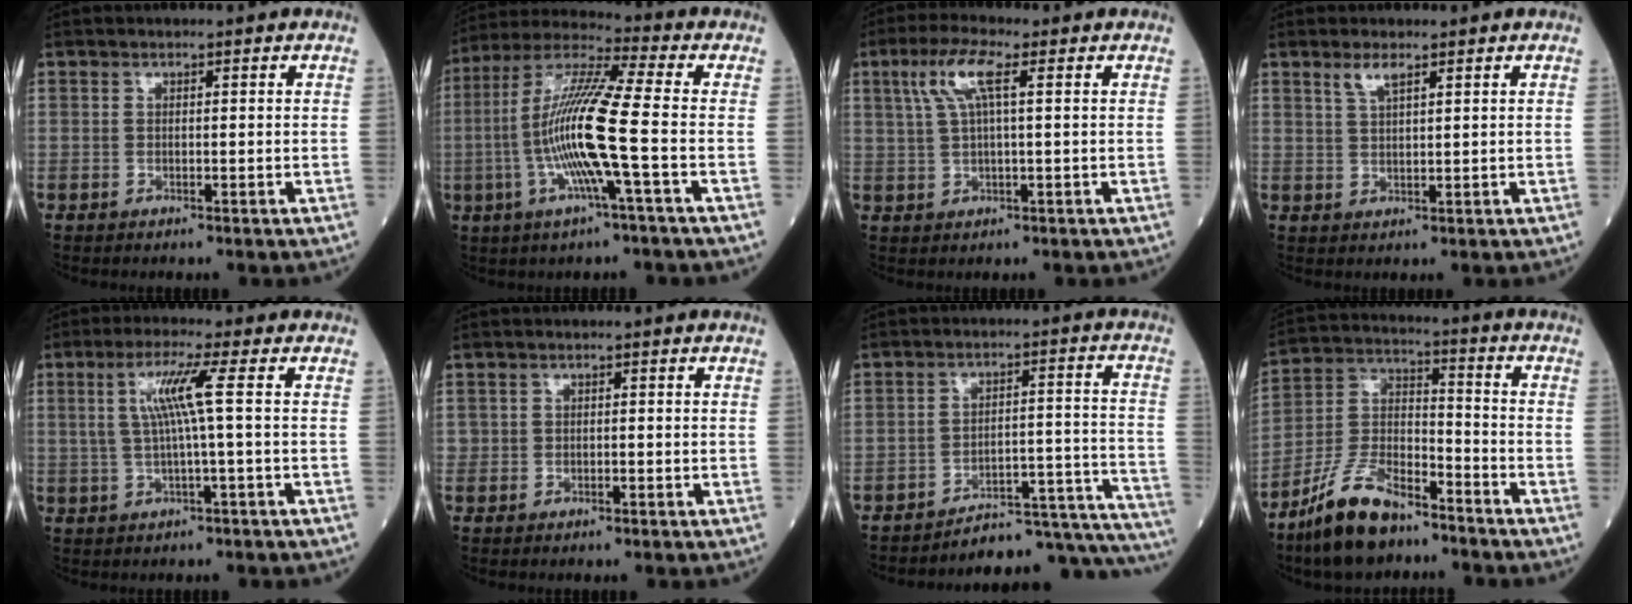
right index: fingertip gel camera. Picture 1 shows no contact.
{"total": 14.0, "force": [-2.7, -0.4, 13.7], "torque": [-0.276, 0.001, -0.060]}
{"total": 5.8, "force": [2.2, 0.8, 5.3], "torque": [-0.117, 0.021, 0.049]}
{"total": 2.5, "force": [1.8, 0.3, 1.7], "torque": [-0.039, 0.002, 0.041]}
{"total": 6.0, "force": [1.0, -1.0, 5.8], "torque": [-0.120, 0.012, 0.028]}
{"total": 0.7, "force": [-0.1, 0.6, 0.3], "torque": [-0.005, 0.006, 0.003]}
{"total": 17.2, "force": [-17.0, 1.2, 2.1], "torque": [0.025, 0.054, -0.219]}
{"total": 12.6, "force": [-9.4, 4.3, 7.3], "torque": [-0.157, -0.001, -0.182]}